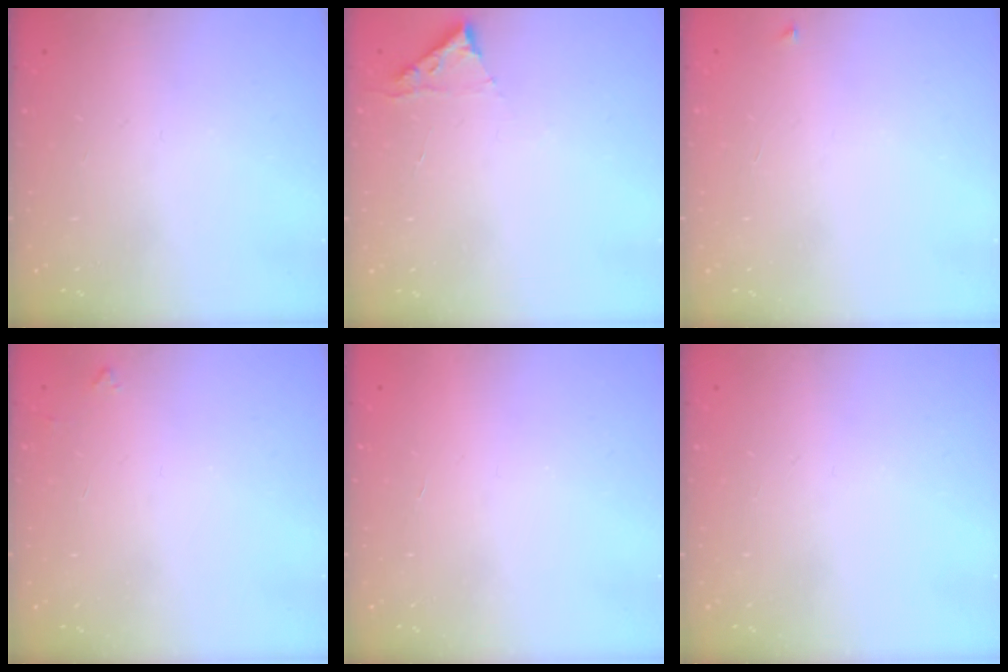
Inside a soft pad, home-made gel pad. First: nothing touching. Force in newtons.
{"total": 2.8, "press": 2.8, "slide": 0.3}
{"total": 2.3, "press": 2.3, "slide": 0.3}
{"total": 3.8, "press": 3.7, "slide": 0.4}
{"total": 1.8, "press": 1.8, "slide": 0.1}
{"total": 0.0}